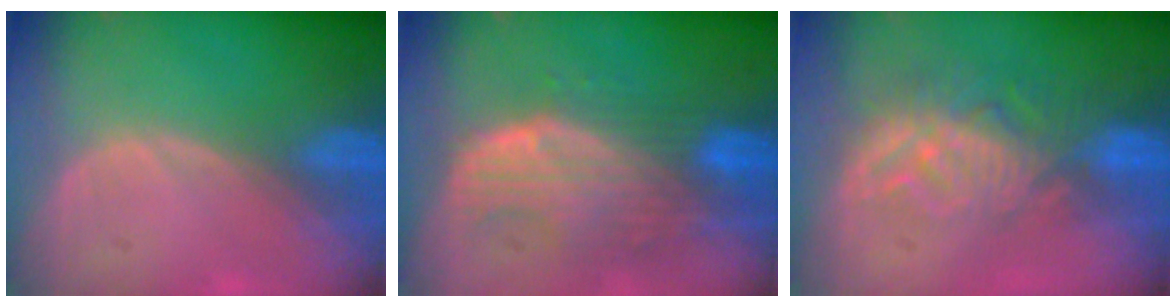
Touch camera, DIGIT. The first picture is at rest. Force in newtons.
{"total": 9.9, "press": 8.7, "slide": 4.8}
{"total": 9.3, "press": 8.1, "slide": 4.5}